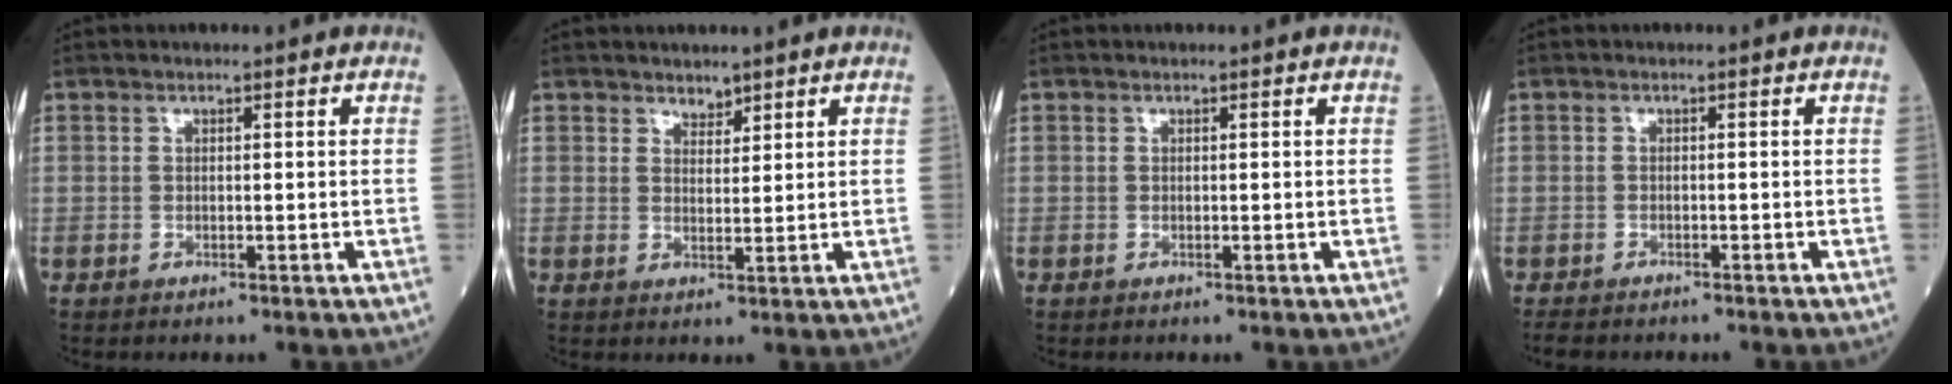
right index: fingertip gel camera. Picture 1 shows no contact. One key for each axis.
{"total": 1.9, "fx": 1.7, "fy": 0.8, "fz": 0.4, "tx": -0.002, "ty": -0.005, "tz": 0.027}
{"total": 0.0}
{"total": 2.9, "fx": -2.6, "fy": 1.0, "fz": 0.9, "tx": -0.016, "ty": -0.005, "tz": -0.038}